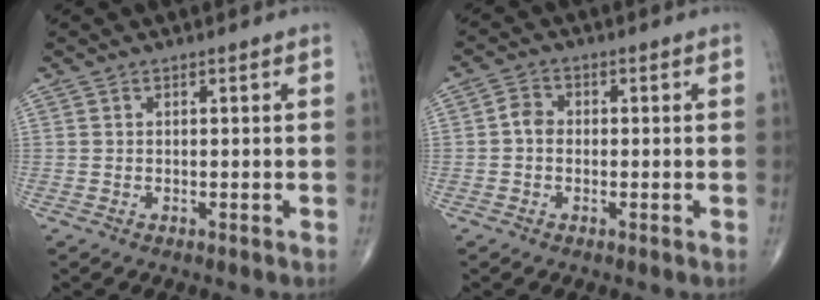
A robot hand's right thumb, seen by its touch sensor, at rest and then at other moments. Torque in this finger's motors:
{"motor_torque": [0.24, -0.10, 0.06, -0.37, 0.00]}